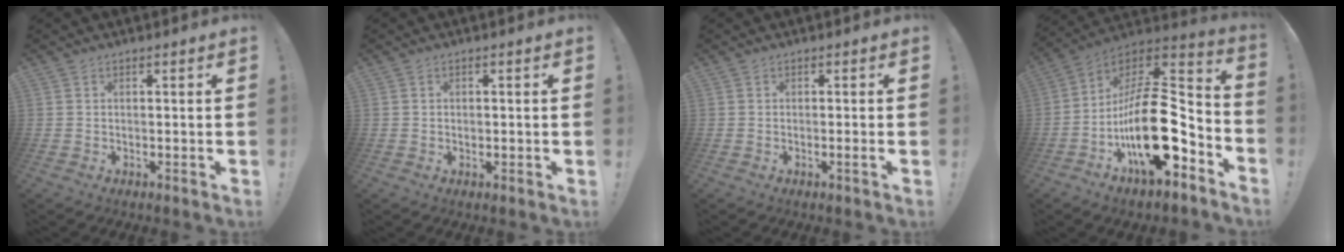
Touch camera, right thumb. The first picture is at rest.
{"total": 0.7, "force": [-0.2, 0.7, 0.2], "torque": [0.004, 0.000, -0.005]}
{"total": 1.5, "force": [-0.3, -0.3, 1.4], "torque": [-0.023, -0.001, -0.005]}
{"total": 26.4, "force": [-6.4, 13.3, 21.8], "torque": [-0.372, 0.040, -0.093]}